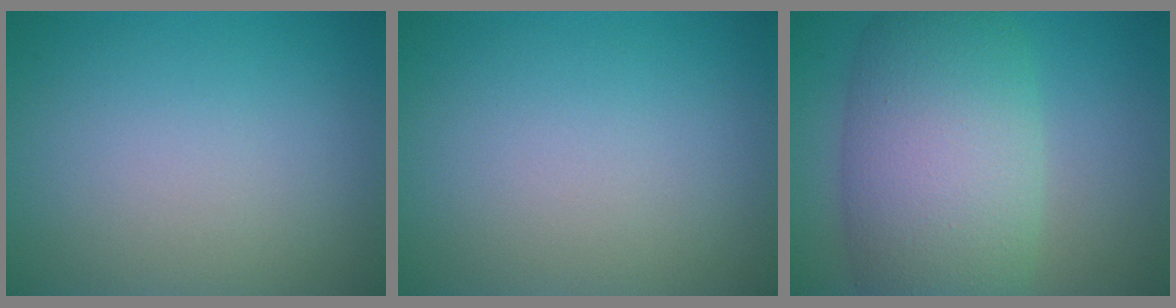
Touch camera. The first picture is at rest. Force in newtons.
{"total": 0.0}
{"total": 10.3, "press": 10.3, "slide": 0.4}